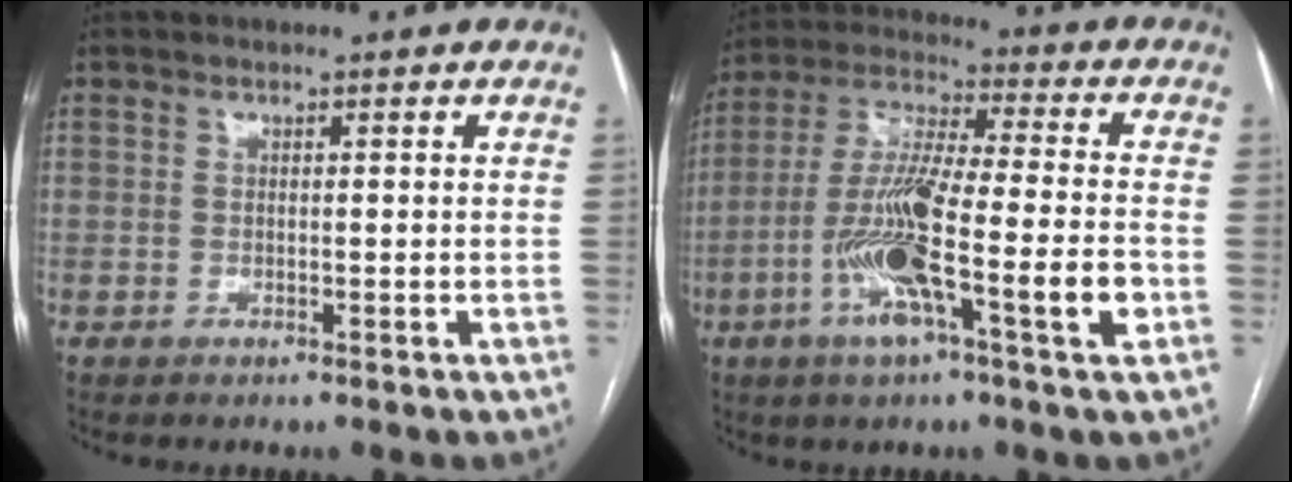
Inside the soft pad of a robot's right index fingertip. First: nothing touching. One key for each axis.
{"total": 16.7, "fx": -5.2, "fy": 1.1, "fz": 15.8, "tx": -0.301, "ty": -0.005, "tz": -0.096}